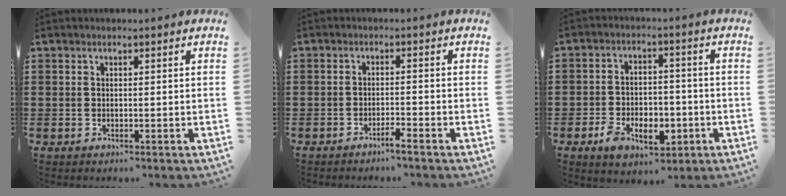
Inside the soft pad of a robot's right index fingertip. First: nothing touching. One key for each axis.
{"total": 1.9, "fx": -1.7, "fy": -0.2, "fz": 0.9, "tx": -0.017, "ty": -0.001, "tz": -0.032}
{"total": 6.2, "fx": -2.7, "fy": 4.2, "fz": 3.7, "tx": -0.062, "ty": 0.011, "tz": -0.049}